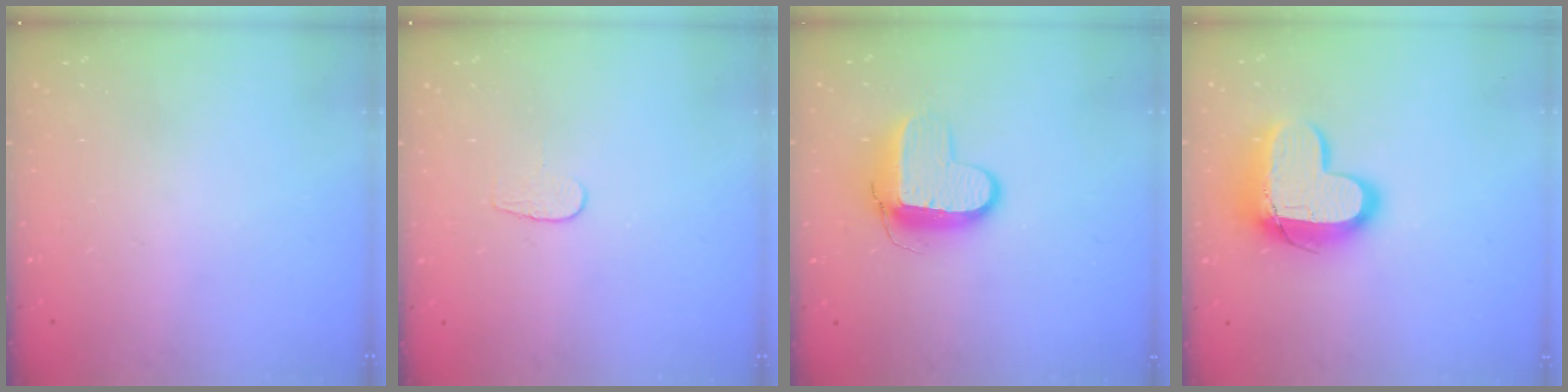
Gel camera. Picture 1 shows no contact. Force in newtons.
{"total": 3.7, "press": 3.7, "slide": 0.3}
{"total": 10.3, "press": 10.2, "slide": 1.0}
{"total": 15.2, "press": 15.2, "slide": 1.3}